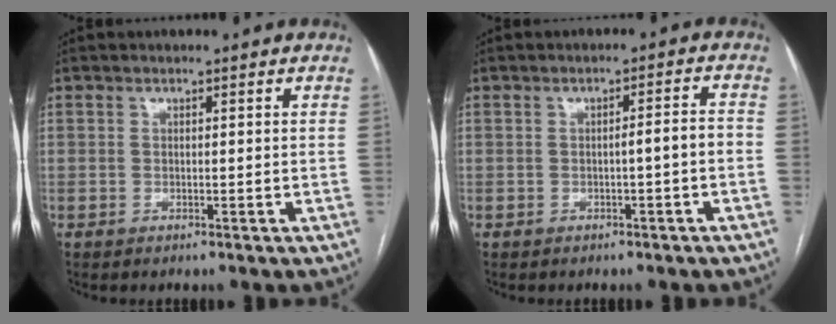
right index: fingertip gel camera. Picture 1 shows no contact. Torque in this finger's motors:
{"motor_torque": [0.52, -0.09, 0.31, 0.06]}